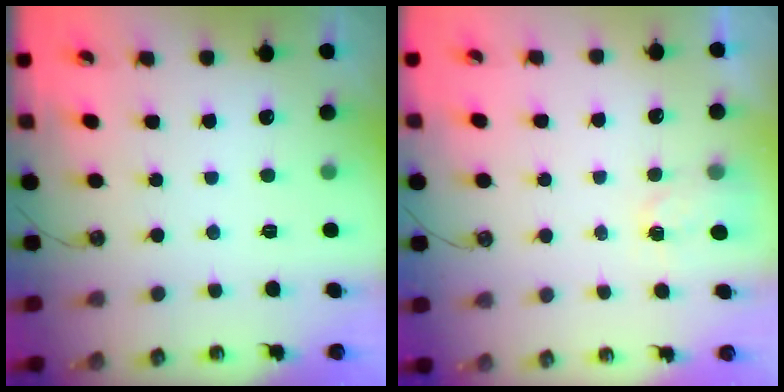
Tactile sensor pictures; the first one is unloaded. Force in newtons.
{"total": 2.0, "press": 2.0, "slide": 0.4}